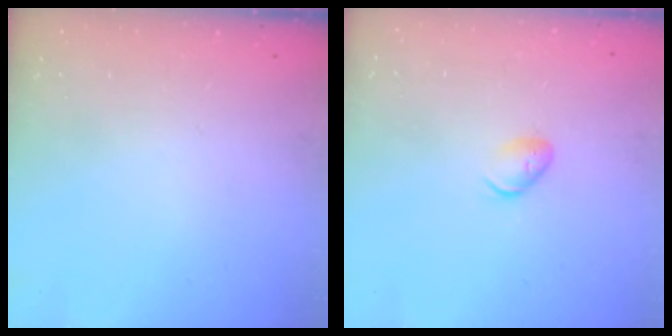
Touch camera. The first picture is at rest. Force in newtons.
{"total": 5.6, "press": 5.5, "slide": 0.9}